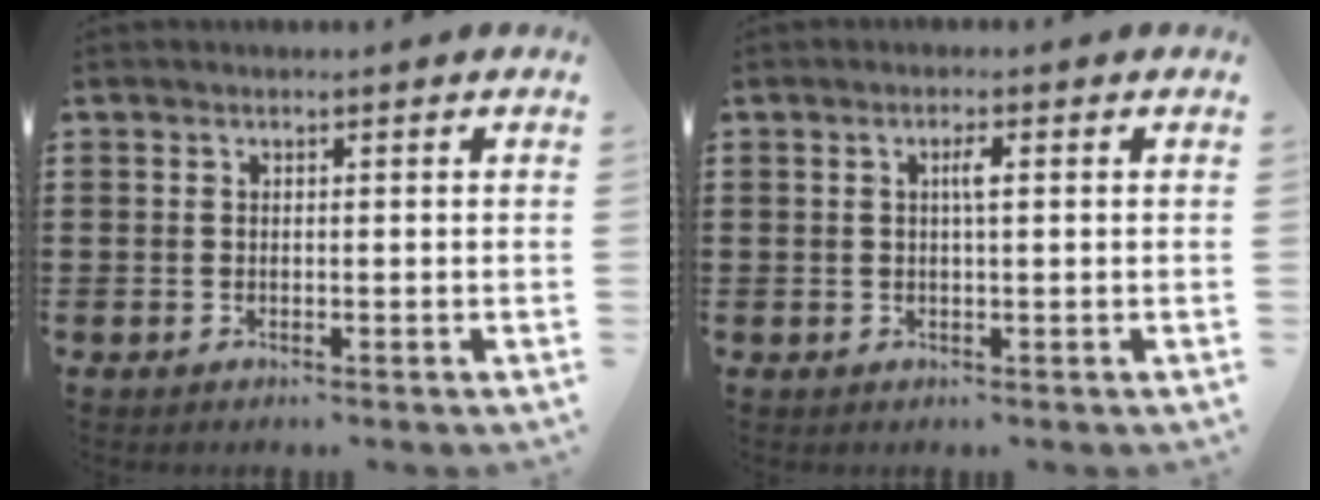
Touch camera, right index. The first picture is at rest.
{"total": 1.8, "force": [0.3, 0.2, 1.8], "torque": [-0.035, 0.002, 0.003]}